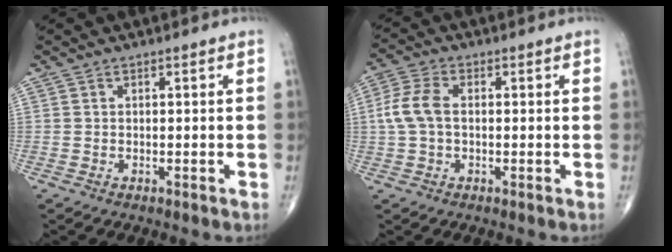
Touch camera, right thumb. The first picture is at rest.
{"total": 6.3, "force": [0.1, 3.9, 5.0], "torque": [-0.117, 0.017, -0.003]}